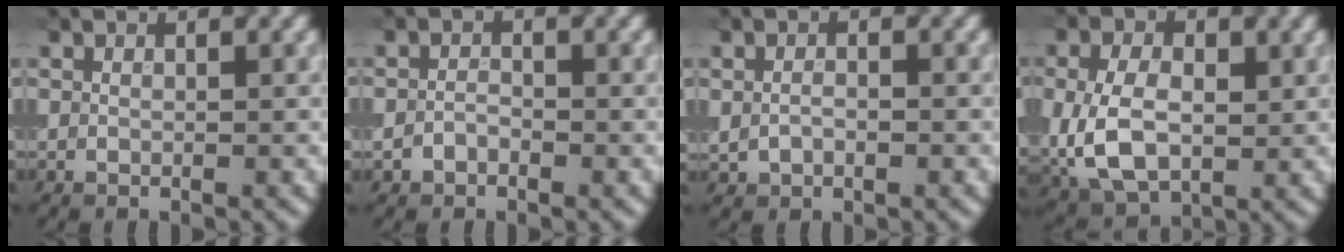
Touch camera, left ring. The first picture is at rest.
{"total": 1.1, "force": [-0.5, 0.8, 0.6], "torque": [-0.011, -0.001, -0.013]}
{"total": 1.6, "force": [-0.1, 1.1, 1.1], "torque": [-0.026, -0.003, 0.000]}
{"total": 7.0, "force": [-0.1, 4.7, 5.2], "torque": [-0.119, -0.005, -0.004]}